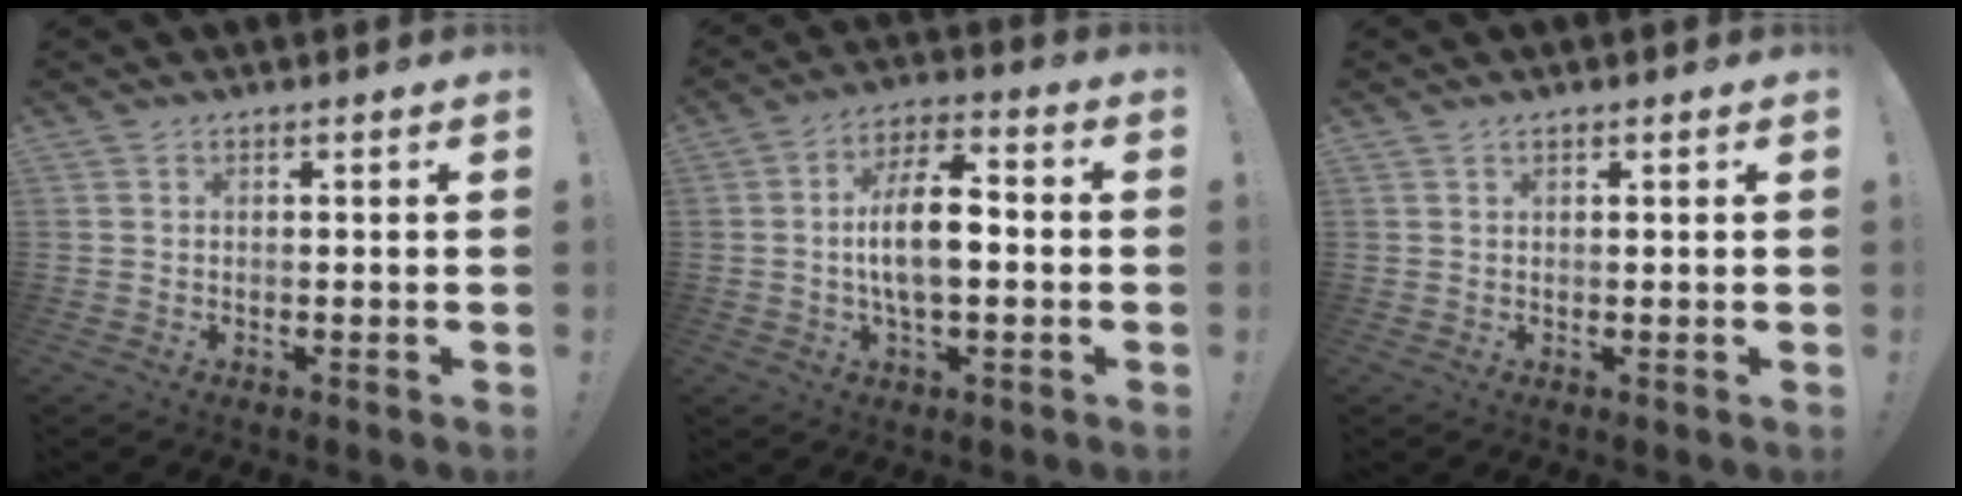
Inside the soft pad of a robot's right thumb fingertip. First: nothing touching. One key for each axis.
{"total": 11.0, "fx": -1.1, "fy": 4.8, "fz": 9.8, "tx": -0.172, "ty": 0.008, "tz": -0.023}
{"total": 0.7, "fx": 0.6, "fy": 0.2, "fz": 0.3, "tx": -0.012, "ty": 0.002, "tz": 0.012}